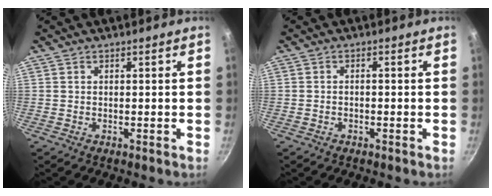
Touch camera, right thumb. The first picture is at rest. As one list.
[{"total": 0.9, "force": [-0.6, 0.4, 0.6], "torque": [-0.015, 0.010, -0.011]}]